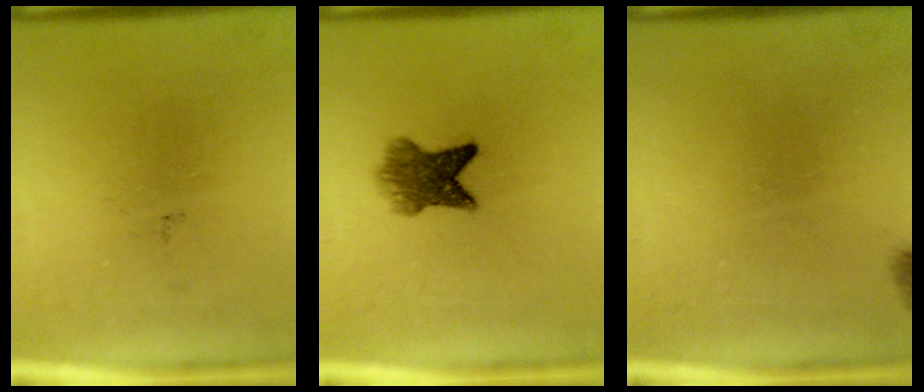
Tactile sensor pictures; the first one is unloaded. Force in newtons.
{"total": 5.2}
{"total": 1.0}